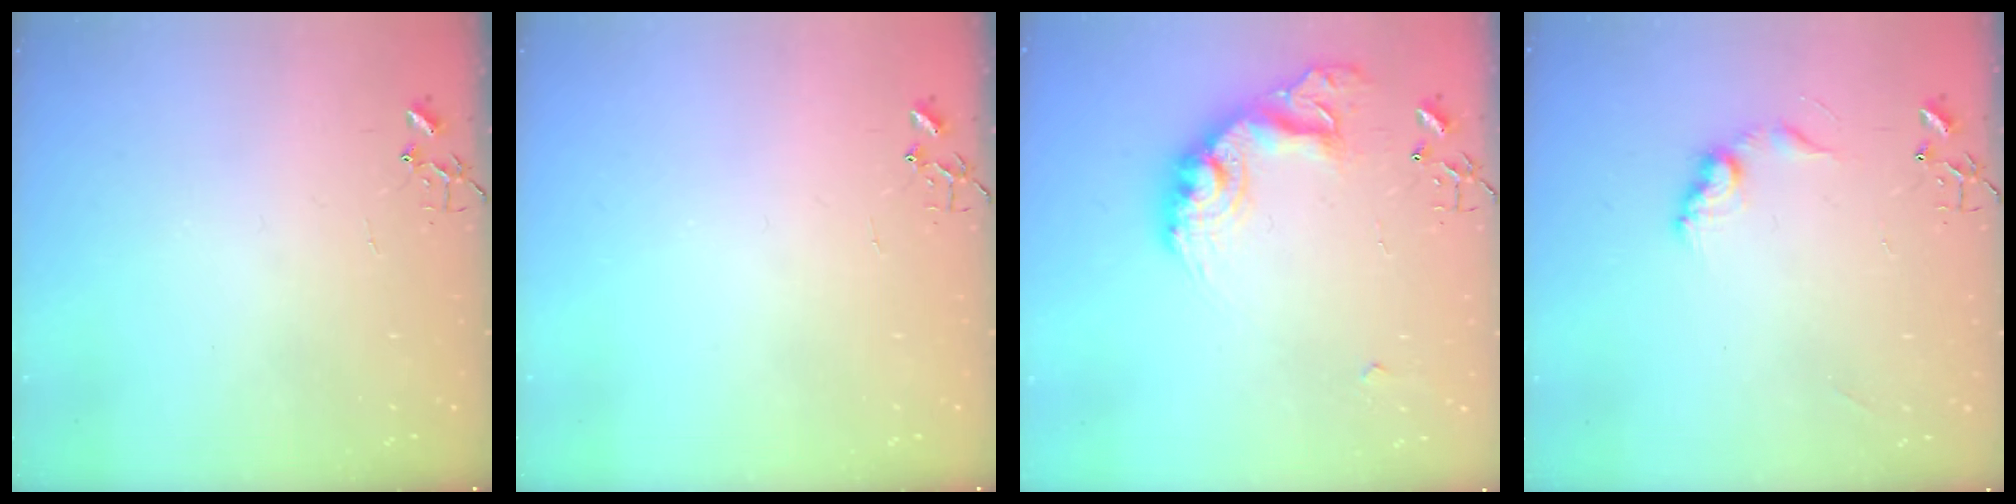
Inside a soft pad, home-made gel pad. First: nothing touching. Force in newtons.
{"total": 0.0}
{"total": 19.3, "press": 19.2, "slide": 1.2}
{"total": 9.2, "press": 9.2, "slide": 0.5}